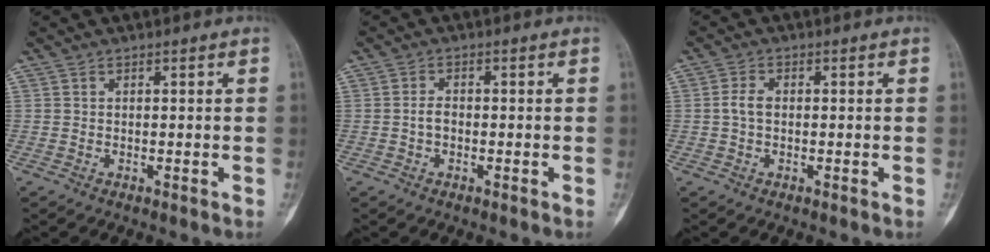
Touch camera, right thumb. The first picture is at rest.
{"total": 1.9, "force": [-0.5, 1.2, 1.3], "torque": [-0.021, 0.008, -0.012]}
{"total": 2.7, "force": [-0.1, 1.7, 2.1], "torque": [-0.043, 0.005, -0.005]}